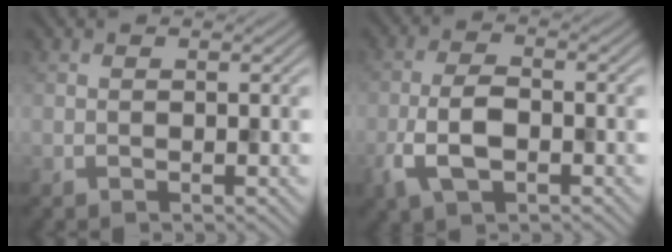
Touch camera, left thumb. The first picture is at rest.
{"total": 5.7, "force": [-2.0, 2.8, 4.5], "torque": [-0.098, -0.001, -0.045]}